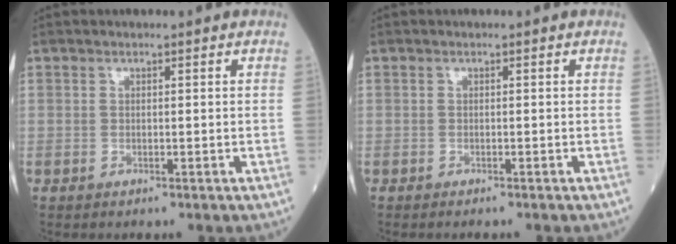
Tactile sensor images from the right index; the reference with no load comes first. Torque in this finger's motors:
{"motor_torque": [0.11, 0.02, -0.03, 0.01]}